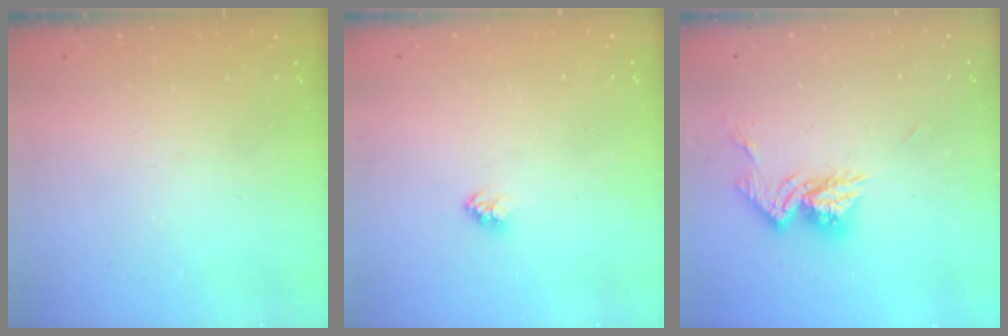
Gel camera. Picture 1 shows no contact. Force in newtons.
{"total": 2.4, "press": 2.4, "slide": 0.1}
{"total": 11.5, "press": 11.4, "slide": 1.0}